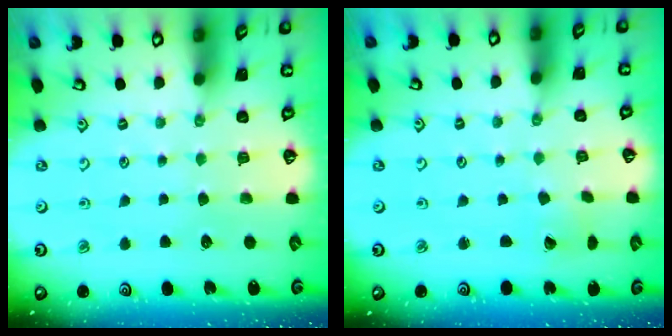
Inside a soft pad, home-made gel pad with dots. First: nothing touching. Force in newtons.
{"total": 0.9, "press": 0.9, "slide": 0.1}